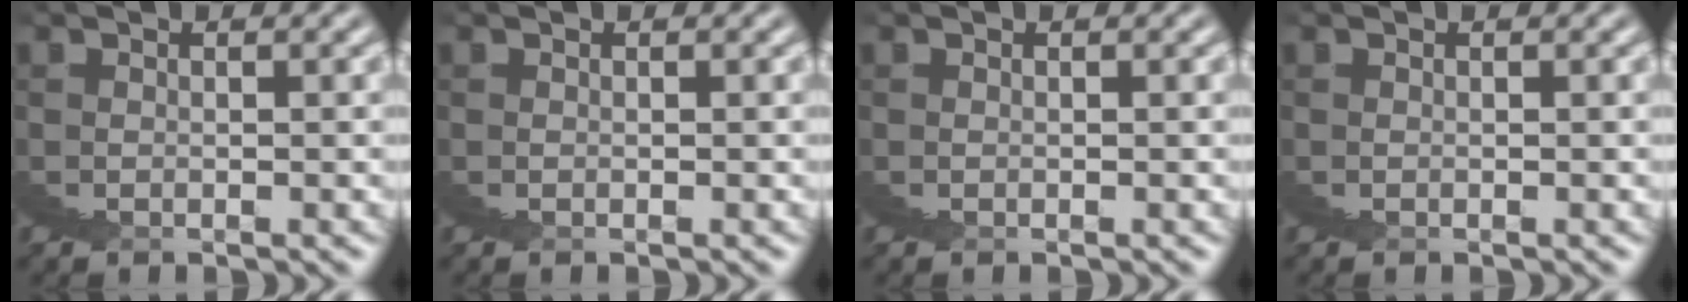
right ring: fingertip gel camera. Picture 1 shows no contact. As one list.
[{"total": 0.0}, {"total": 0.0}, {"total": 0.0}]